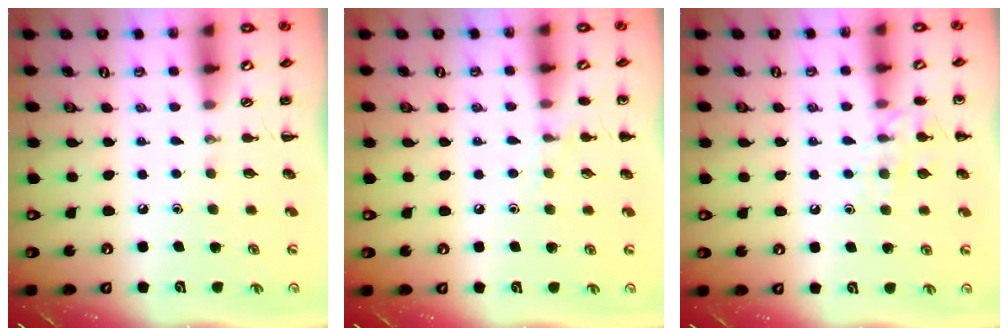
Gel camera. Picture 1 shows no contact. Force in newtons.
{"total": 6.5, "press": 6.2, "slide": 1.9}
{"total": 9.1, "press": 9.1, "slide": 1.1}